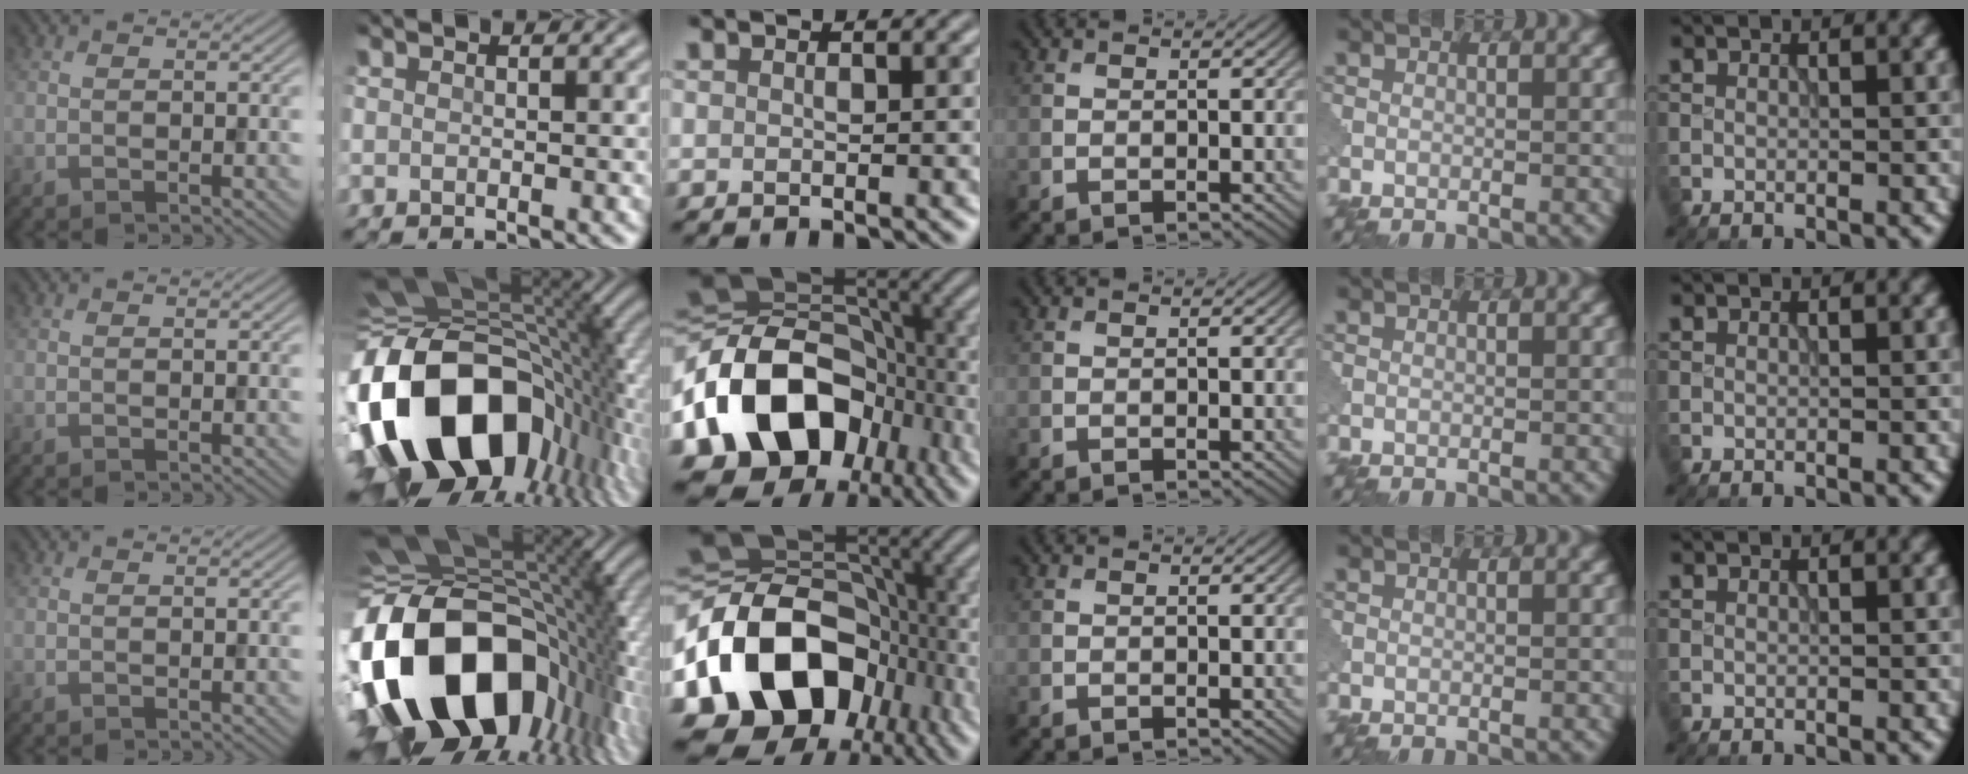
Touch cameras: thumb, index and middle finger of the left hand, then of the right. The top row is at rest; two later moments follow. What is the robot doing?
{"motion": "disassemble", "object": "puzzle pieces"}